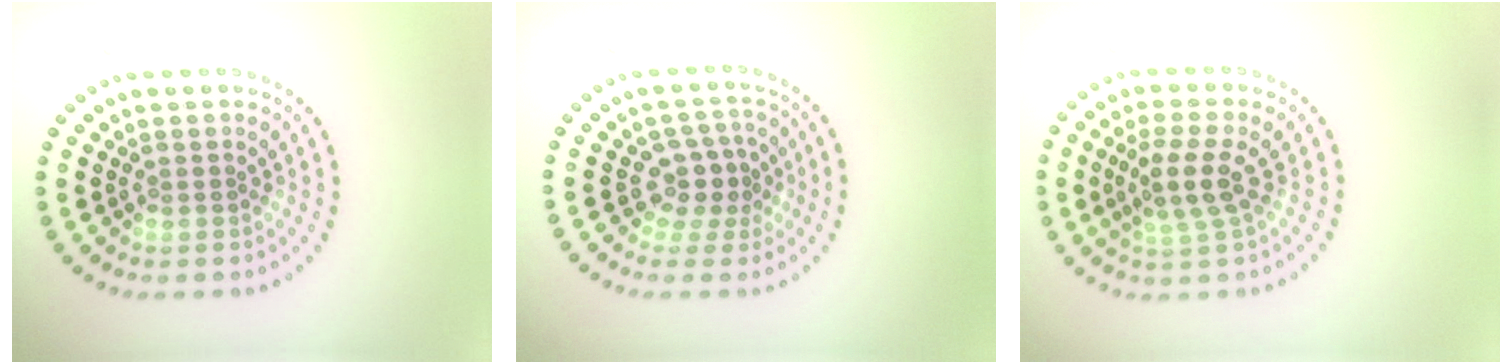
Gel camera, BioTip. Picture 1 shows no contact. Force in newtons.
{"total": 2.8, "press": 2.2, "slide": 1.7}
{"total": 3.2, "press": 2.9, "slide": 1.5}